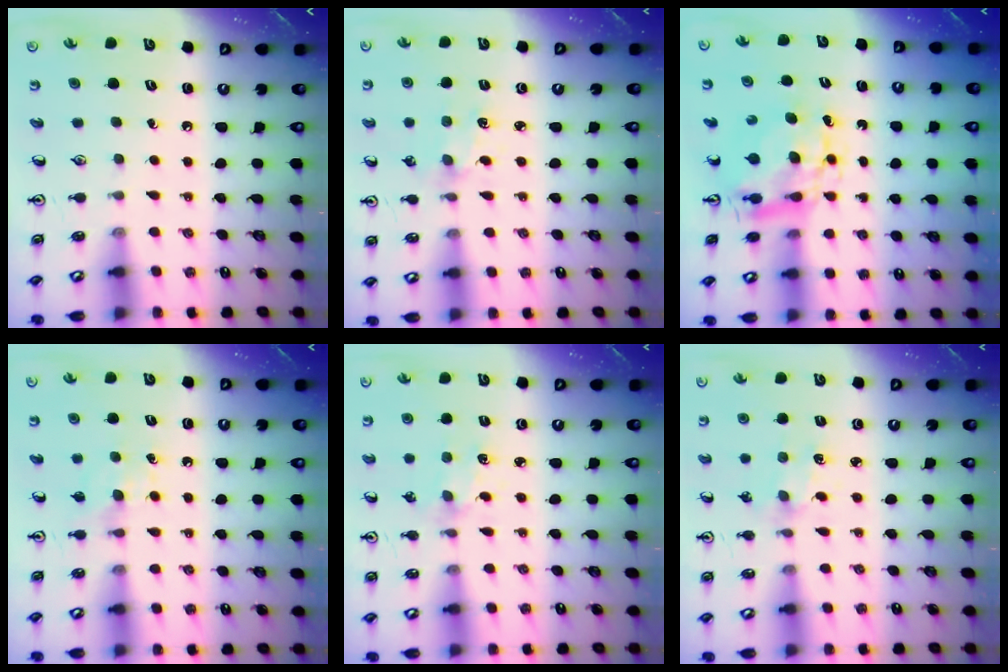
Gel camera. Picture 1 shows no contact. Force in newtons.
{"total": 1.8, "press": 1.8, "slide": 0.3}
{"total": 8.0, "press": 8.0, "slide": 0.7}
{"total": 5.8, "press": 5.8, "slide": 0.7}
{"total": 2.5, "press": 2.4, "slide": 0.3}
{"total": 2.0, "press": 1.9, "slide": 0.3}